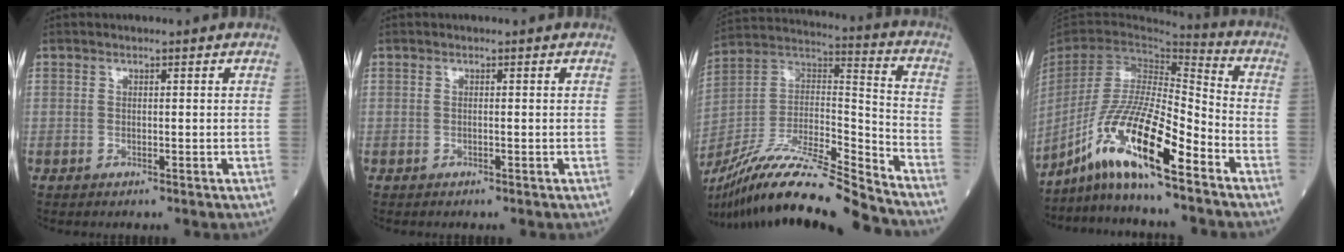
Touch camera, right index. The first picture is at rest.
{"total": 0.0}
{"total": 23.1, "force": [-20.4, 0.5, 10.8], "torque": [-0.226, -0.003, -0.364]}
{"total": 15.7, "force": [-10.4, 0.5, 11.7], "torque": [-0.226, -0.016, -0.196]}